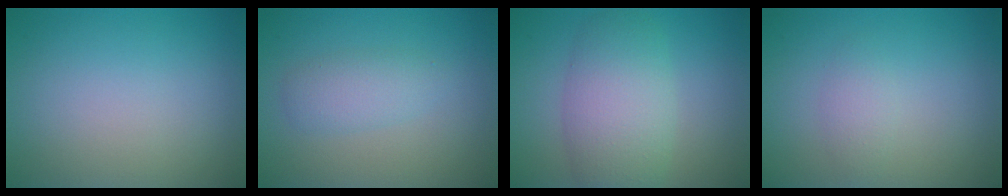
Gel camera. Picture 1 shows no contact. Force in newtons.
{"total": 2.3, "press": 2.3, "slide": 0.1}
{"total": 5.9, "press": 5.9, "slide": 0.3}
{"total": 1.4, "press": 1.4, "slide": 0.1}